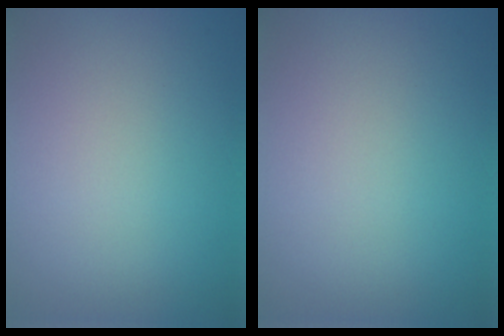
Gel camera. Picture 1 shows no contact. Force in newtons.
{"total": 0.0}